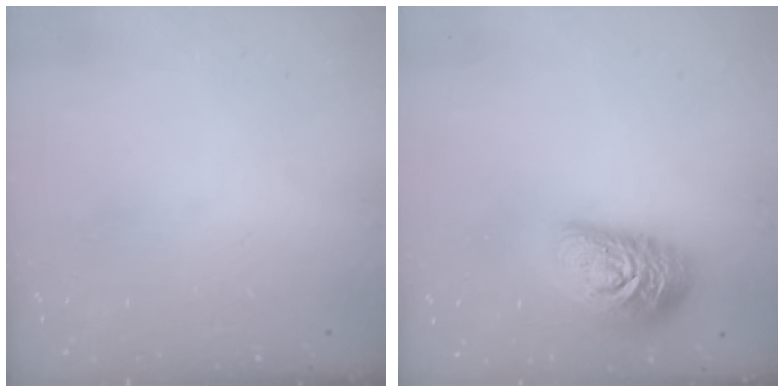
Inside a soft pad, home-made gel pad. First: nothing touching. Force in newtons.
{"total": 16.1, "press": 16.0, "slide": 0.9}